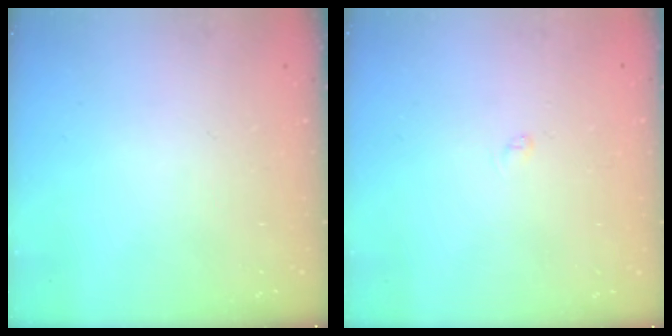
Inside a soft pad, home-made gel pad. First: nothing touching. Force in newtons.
{"total": 2.2, "press": 2.2, "slide": 0.2}